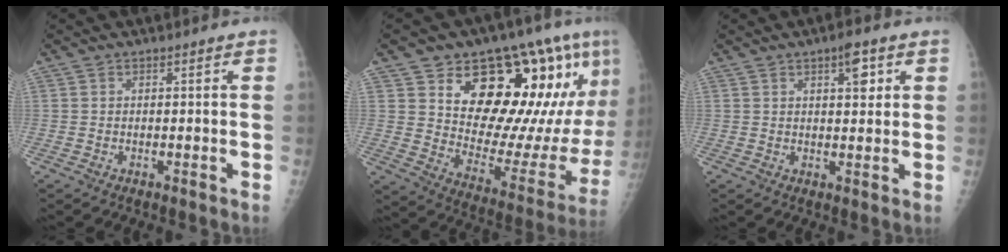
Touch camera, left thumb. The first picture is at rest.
{"total": 27.5, "force": [12.5, 11.3, 21.8], "torque": [-0.265, -0.040, 0.199]}
{"total": 4.4, "force": [2.1, 1.7, 3.4], "torque": [-0.039, -0.008, 0.028]}